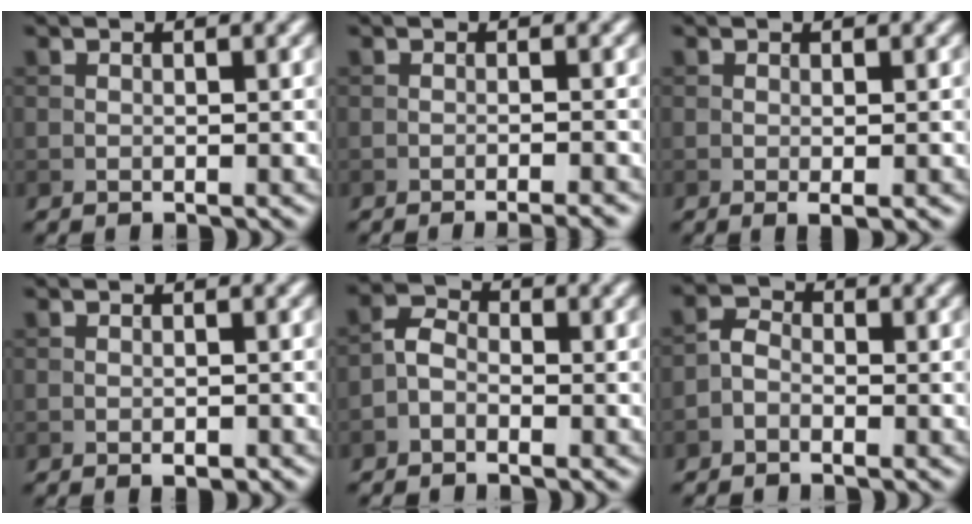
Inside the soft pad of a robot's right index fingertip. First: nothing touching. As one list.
[{"total": 2.7, "force": [-1.8, 0.4, 1.9], "torque": [-0.020, 0.007, -0.031]}, {"total": 1.0, "force": [-0.2, 0.1, 1.0], "torque": [-0.017, -0.006, -0.003]}, {"total": 1.0, "force": [-0.5, 0.4, 0.8], "torque": [-0.010, -0.002, -0.007]}, {"total": 2.1, "force": [-1.1, 1.3, 1.1], "torque": [-0.019, 0.009, -0.028]}, {"total": 1.7, "force": [-1.0, 1.1, 0.9], "torque": [-0.013, 0.007, -0.026]}]